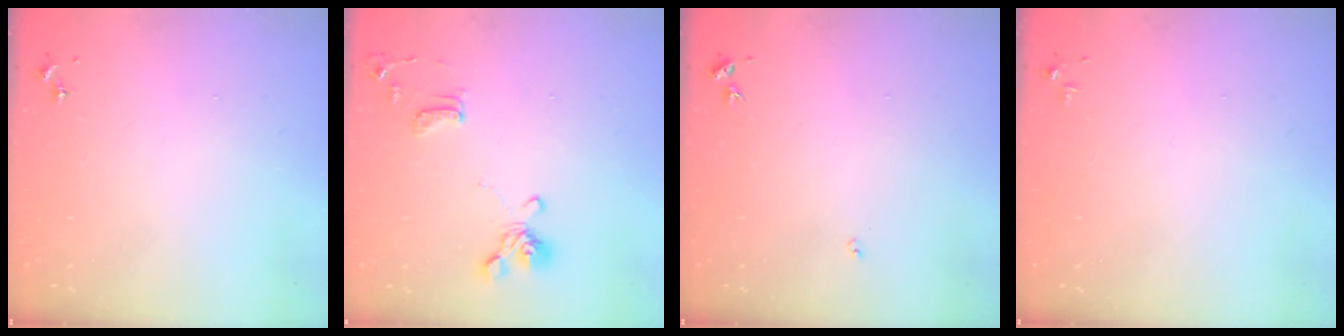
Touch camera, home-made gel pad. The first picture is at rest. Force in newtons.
{"total": 12.3, "press": 12.2, "slide": 1.8}
{"total": 3.0, "press": 3.0, "slide": 0.4}
{"total": 2.8, "press": 2.8, "slide": 0.4}